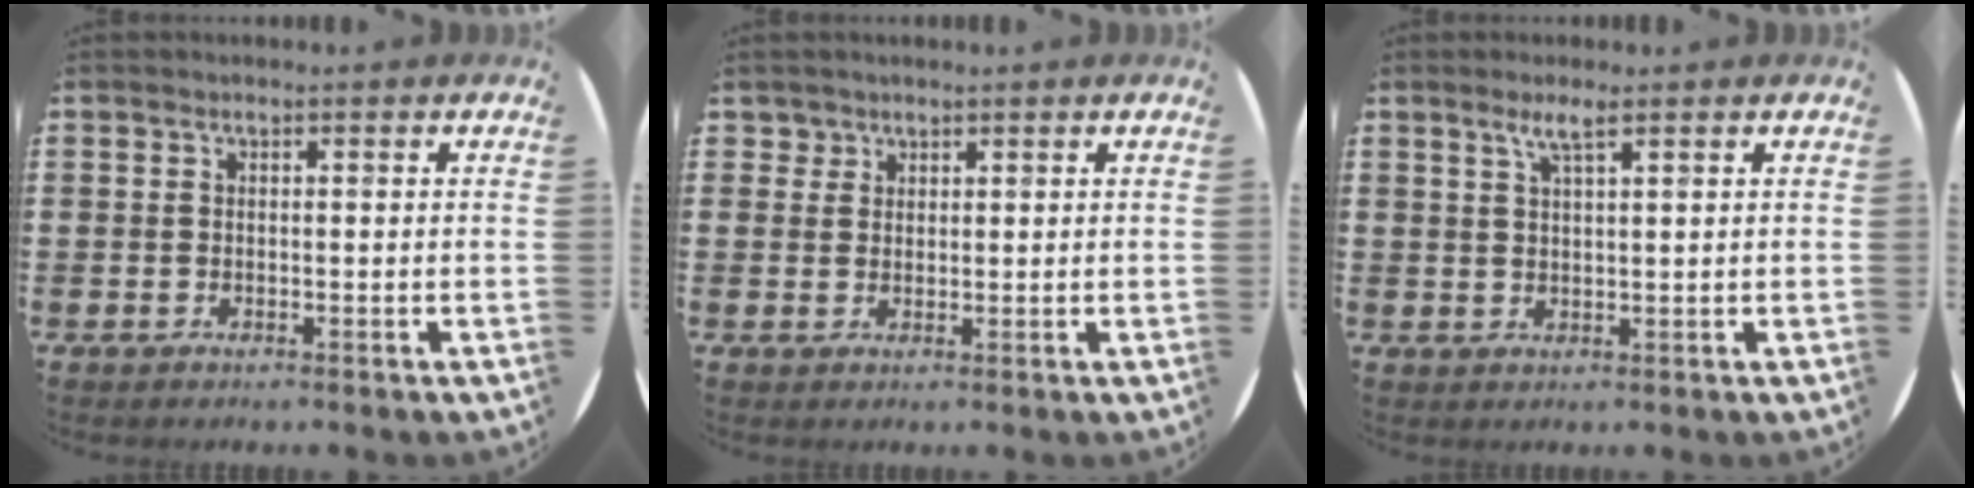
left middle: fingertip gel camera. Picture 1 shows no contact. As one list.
[{"total": 1.7, "force": [1.3, 1.0, 0.1], "torque": [0.012, -0.004, 0.023]}, {"total": 2.6, "force": [1.9, 0.2, 1.9], "torque": [-0.039, 0.002, 0.032]}]